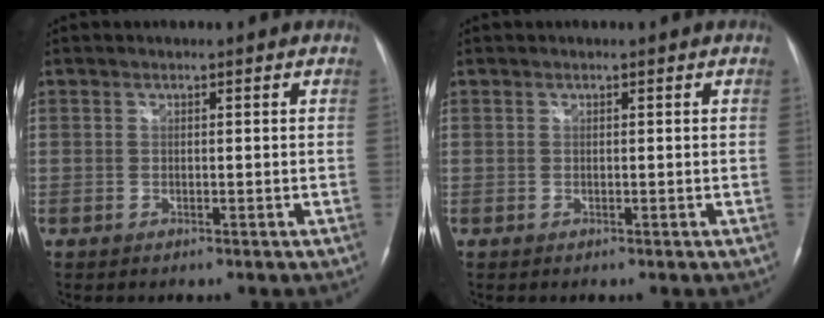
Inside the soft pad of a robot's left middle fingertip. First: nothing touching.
{"total": 0.0}